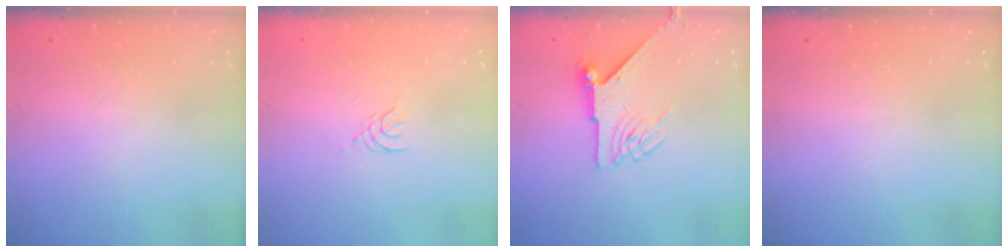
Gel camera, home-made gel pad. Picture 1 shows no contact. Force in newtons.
{"total": 2.0, "press": 1.9, "slide": 0.4}
{"total": 6.4, "press": 6.4, "slide": 0.1}
{"total": 0.0}